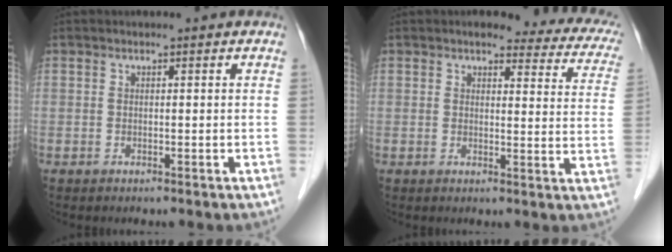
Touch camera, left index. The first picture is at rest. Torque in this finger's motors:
{"motor_torque": [0.73, -0.79, 0.21, 0.01]}